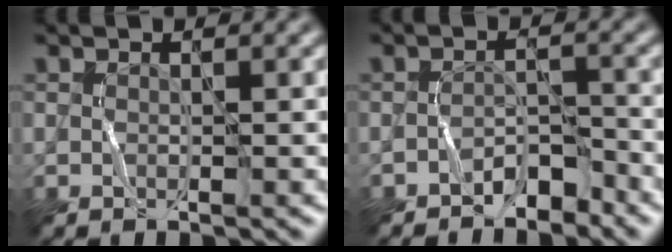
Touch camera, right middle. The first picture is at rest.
{"total": 2.2, "force": [-2.1, 0.7, 0.5], "torque": [-0.005, 0.014, -0.038]}